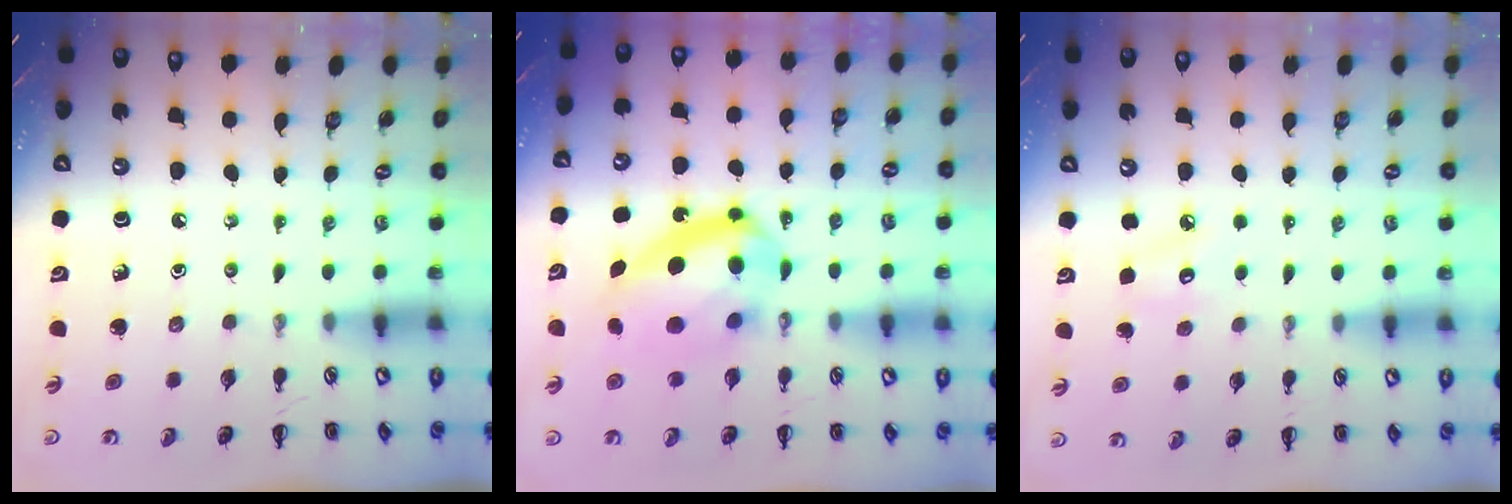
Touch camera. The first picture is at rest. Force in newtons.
{"total": 16.1, "press": 15.6, "slide": 4.0}
{"total": 5.1, "press": 4.9, "slide": 1.3}